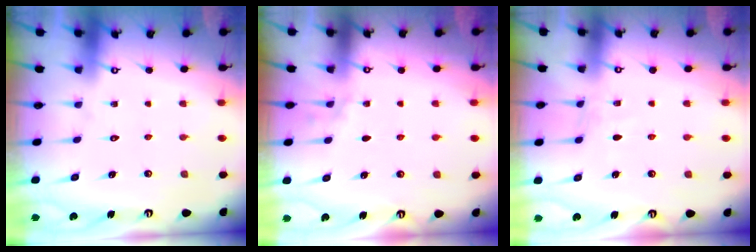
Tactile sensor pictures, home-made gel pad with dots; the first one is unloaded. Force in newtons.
{"total": 2.5, "press": 1.6, "slide": 1.8}
{"total": 2.9, "press": 2.9, "slide": 0.5}